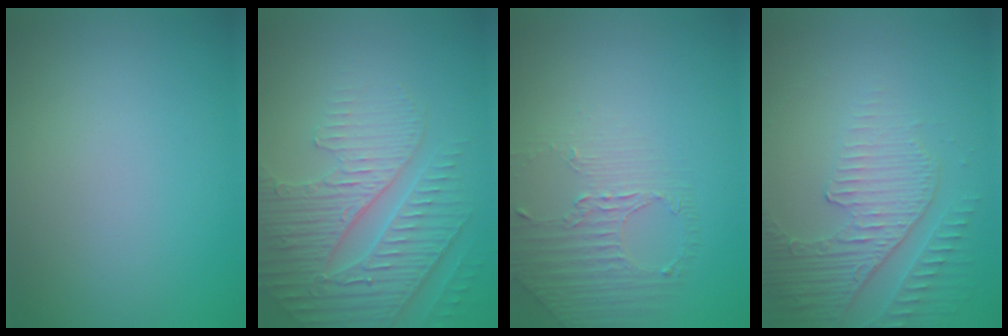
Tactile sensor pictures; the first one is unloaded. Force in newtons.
{"total": 4.9, "press": 4.4, "slide": 2.0}
{"total": 1.6, "press": 1.0, "slide": 1.2}
{"total": 4.2, "press": 3.0, "slide": 2.9}